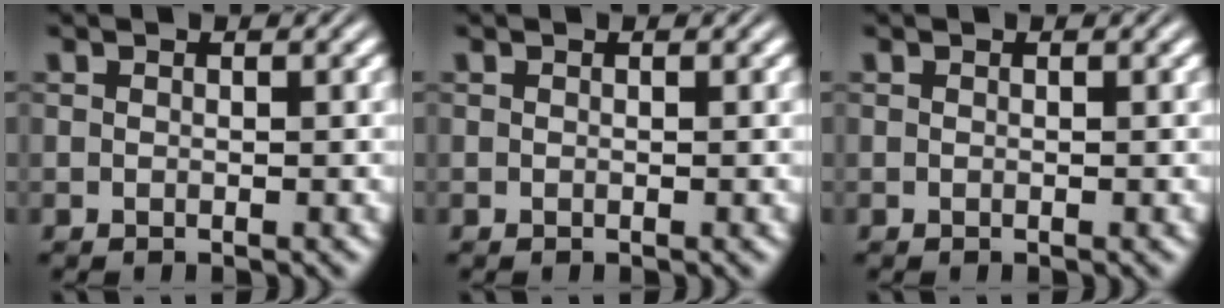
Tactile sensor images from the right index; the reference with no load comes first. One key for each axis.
{"total": 0.0}
{"total": 0.0}